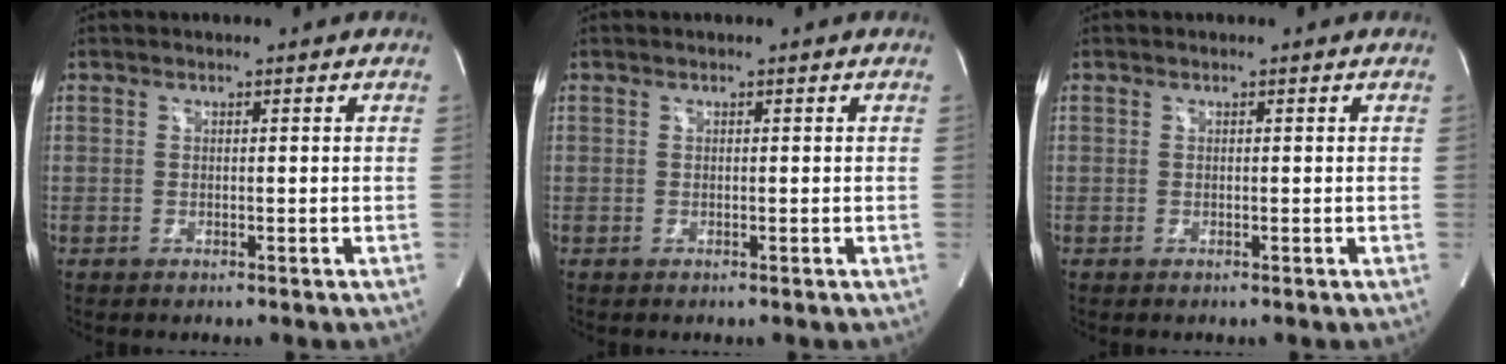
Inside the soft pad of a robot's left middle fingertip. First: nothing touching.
{"total": 0.0}
{"total": 0.0}